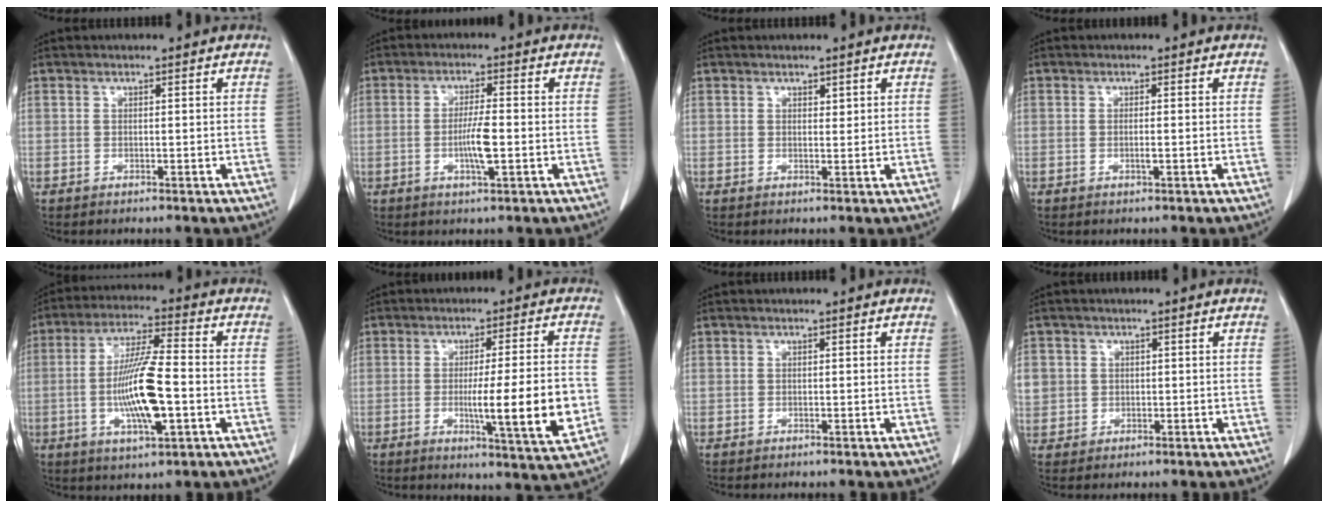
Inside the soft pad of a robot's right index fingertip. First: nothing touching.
{"total": 5.0, "force": [-1.1, 0.3, 4.9], "torque": [-0.095, -0.008, -0.019]}
{"total": 0.8, "force": [0.6, 0.4, 0.4], "torque": [-0.003, -0.005, 0.008]}
{"total": 1.1, "force": [-0.3, -0.1, 1.0], "torque": [-0.022, -0.004, -0.003]}
{"total": 12.6, "force": [-2.4, 1.6, 12.3], "torque": [-0.238, -0.006, -0.044]}
{"total": 12.0, "force": [-2.2, -0.3, 11.8], "torque": [-0.178, -0.022, -0.036]}
{"total": 0.0}
{"total": 4.2, "force": [0.9, 4.1, 0.7], "torque": [-0.015, 0.005, 0.025]}